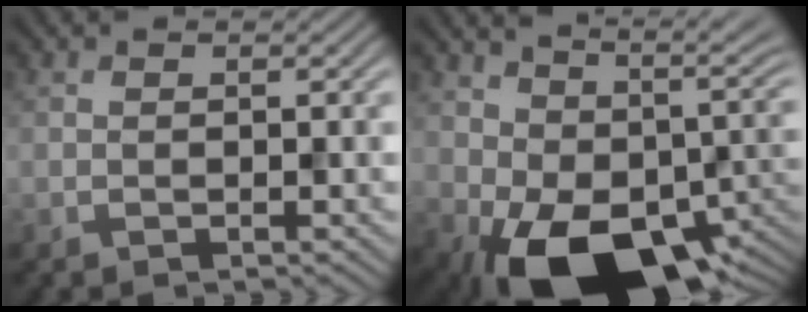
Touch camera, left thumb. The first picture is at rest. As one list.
[{"total": 15.4, "force": [1.4, 9.5, 12.1], "torque": [-0.192, -0.031, 0.048]}]